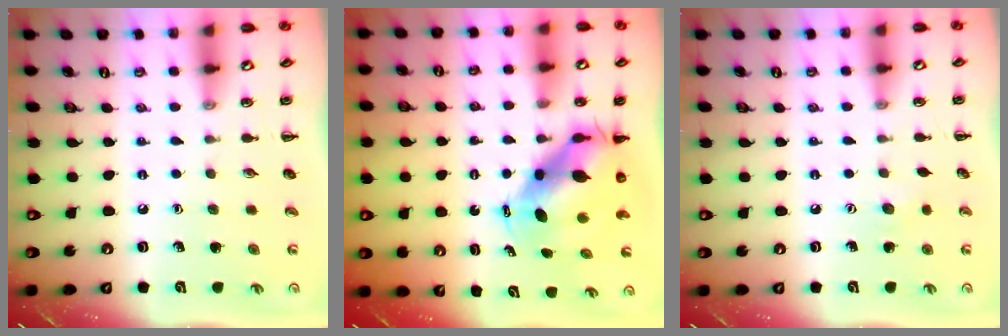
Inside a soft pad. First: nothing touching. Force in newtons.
{"total": 7.7, "press": 7.5, "slide": 1.8}
{"total": 4.7, "press": 4.6, "slide": 1.0}